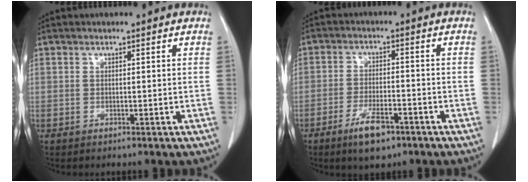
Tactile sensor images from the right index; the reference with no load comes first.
{"total": 6.4, "force": [-4.1, 2.0, 4.6], "torque": [-0.085, -0.006, -0.067]}